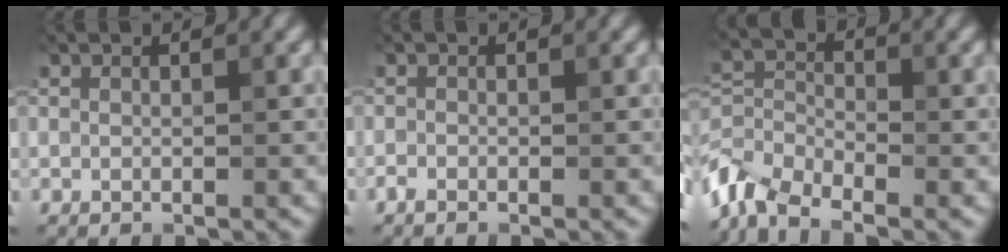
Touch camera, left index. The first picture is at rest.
{"total": 0.7, "force": [-0.5, 0.3, 0.3], "torque": [-0.007, 0.001, -0.011]}
{"total": 5.9, "force": [-4.4, 2.6, 3.0], "torque": [-0.065, 0.000, -0.103]}